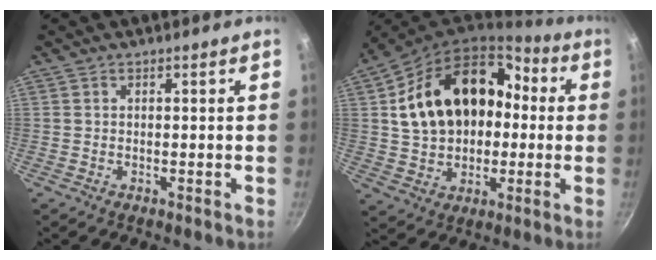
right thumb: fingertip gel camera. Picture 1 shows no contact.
{"total": 21.8, "force": [2.8, 15.8, 14.7], "torque": [-0.227, 0.050, 0.051]}